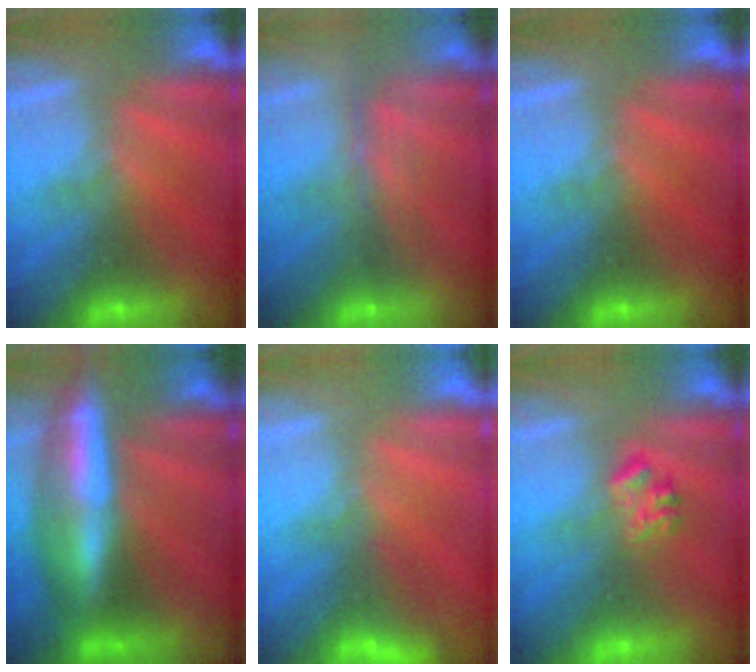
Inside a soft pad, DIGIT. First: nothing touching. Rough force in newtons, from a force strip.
{"total": 2.4}
{"total": 0.0}
{"total": 9.0}
{"total": 3.8}
{"total": 2.3}